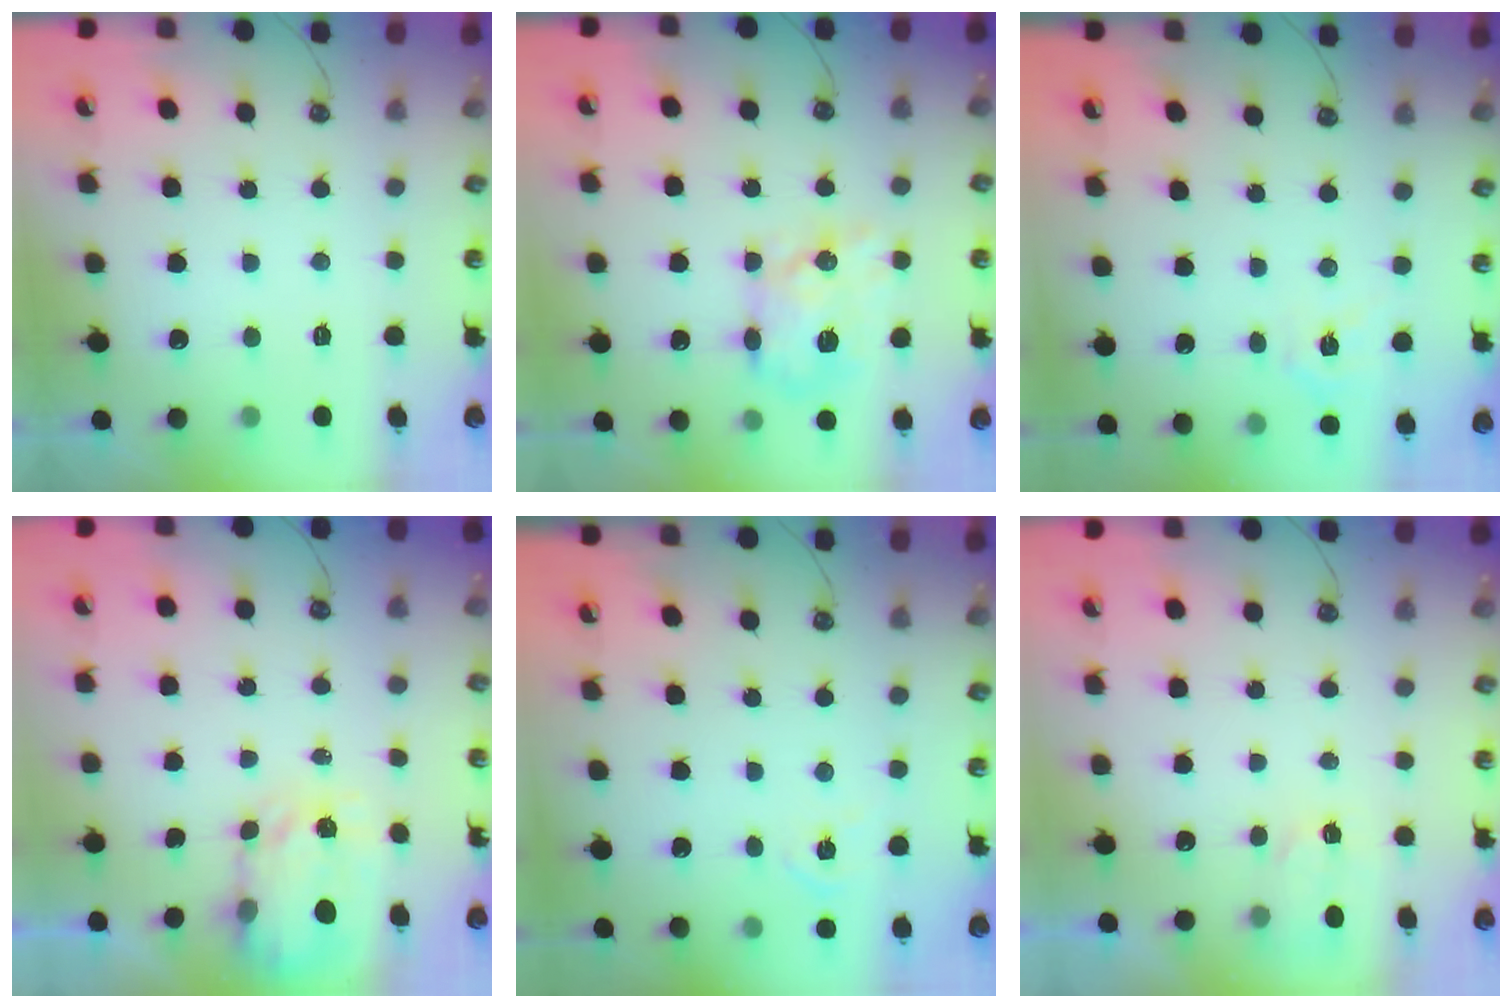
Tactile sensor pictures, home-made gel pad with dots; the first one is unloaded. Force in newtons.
{"total": 12.8, "press": 12.8, "slide": 0.2}
{"total": 6.6, "press": 6.5, "slide": 0.7}
{"total": 3.5, "press": 3.5, "slide": 0.3}
{"total": 4.4, "press": 4.3, "slide": 0.6}
{"total": 2.6, "press": 2.5, "slide": 0.4}